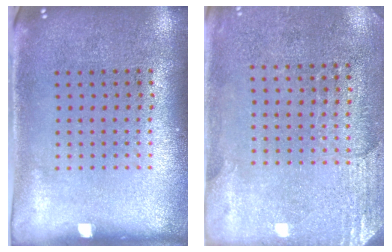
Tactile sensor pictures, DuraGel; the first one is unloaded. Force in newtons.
{"total": 2.8, "press": 2.5, "slide": 1.3}